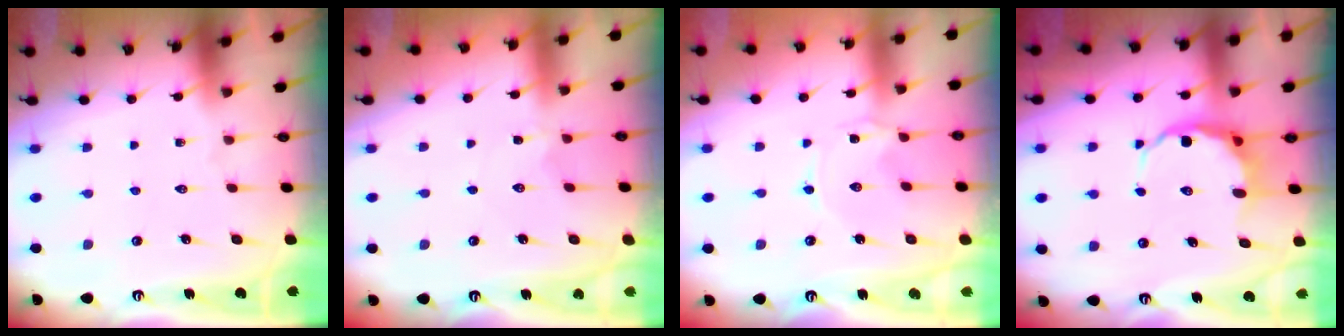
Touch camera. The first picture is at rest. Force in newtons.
{"total": 1.9, "press": 1.9, "slide": 0.2}
{"total": 0.0}
{"total": 7.1, "press": 6.9, "slide": 1.6}